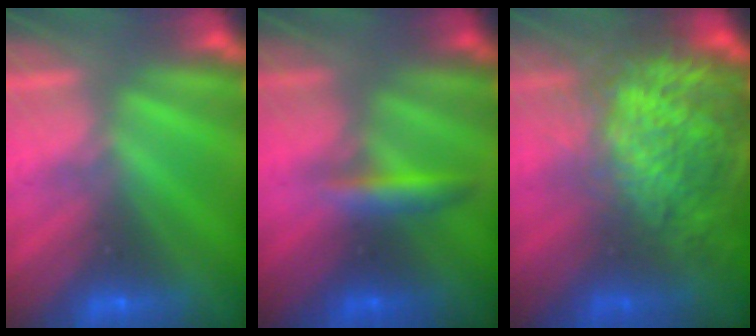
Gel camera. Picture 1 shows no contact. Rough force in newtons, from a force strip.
{"total": 2.9}
{"total": 10.7}